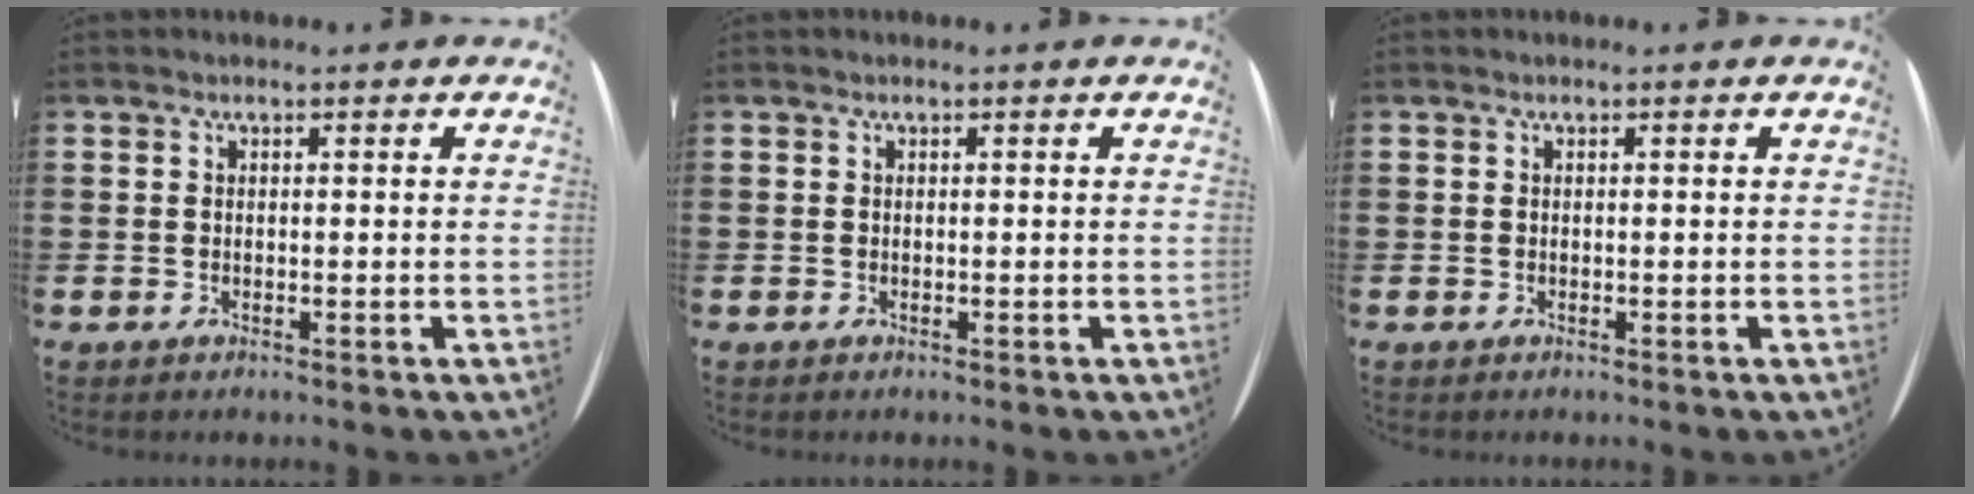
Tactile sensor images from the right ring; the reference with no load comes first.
{"total": 0.0}
{"total": 0.0}